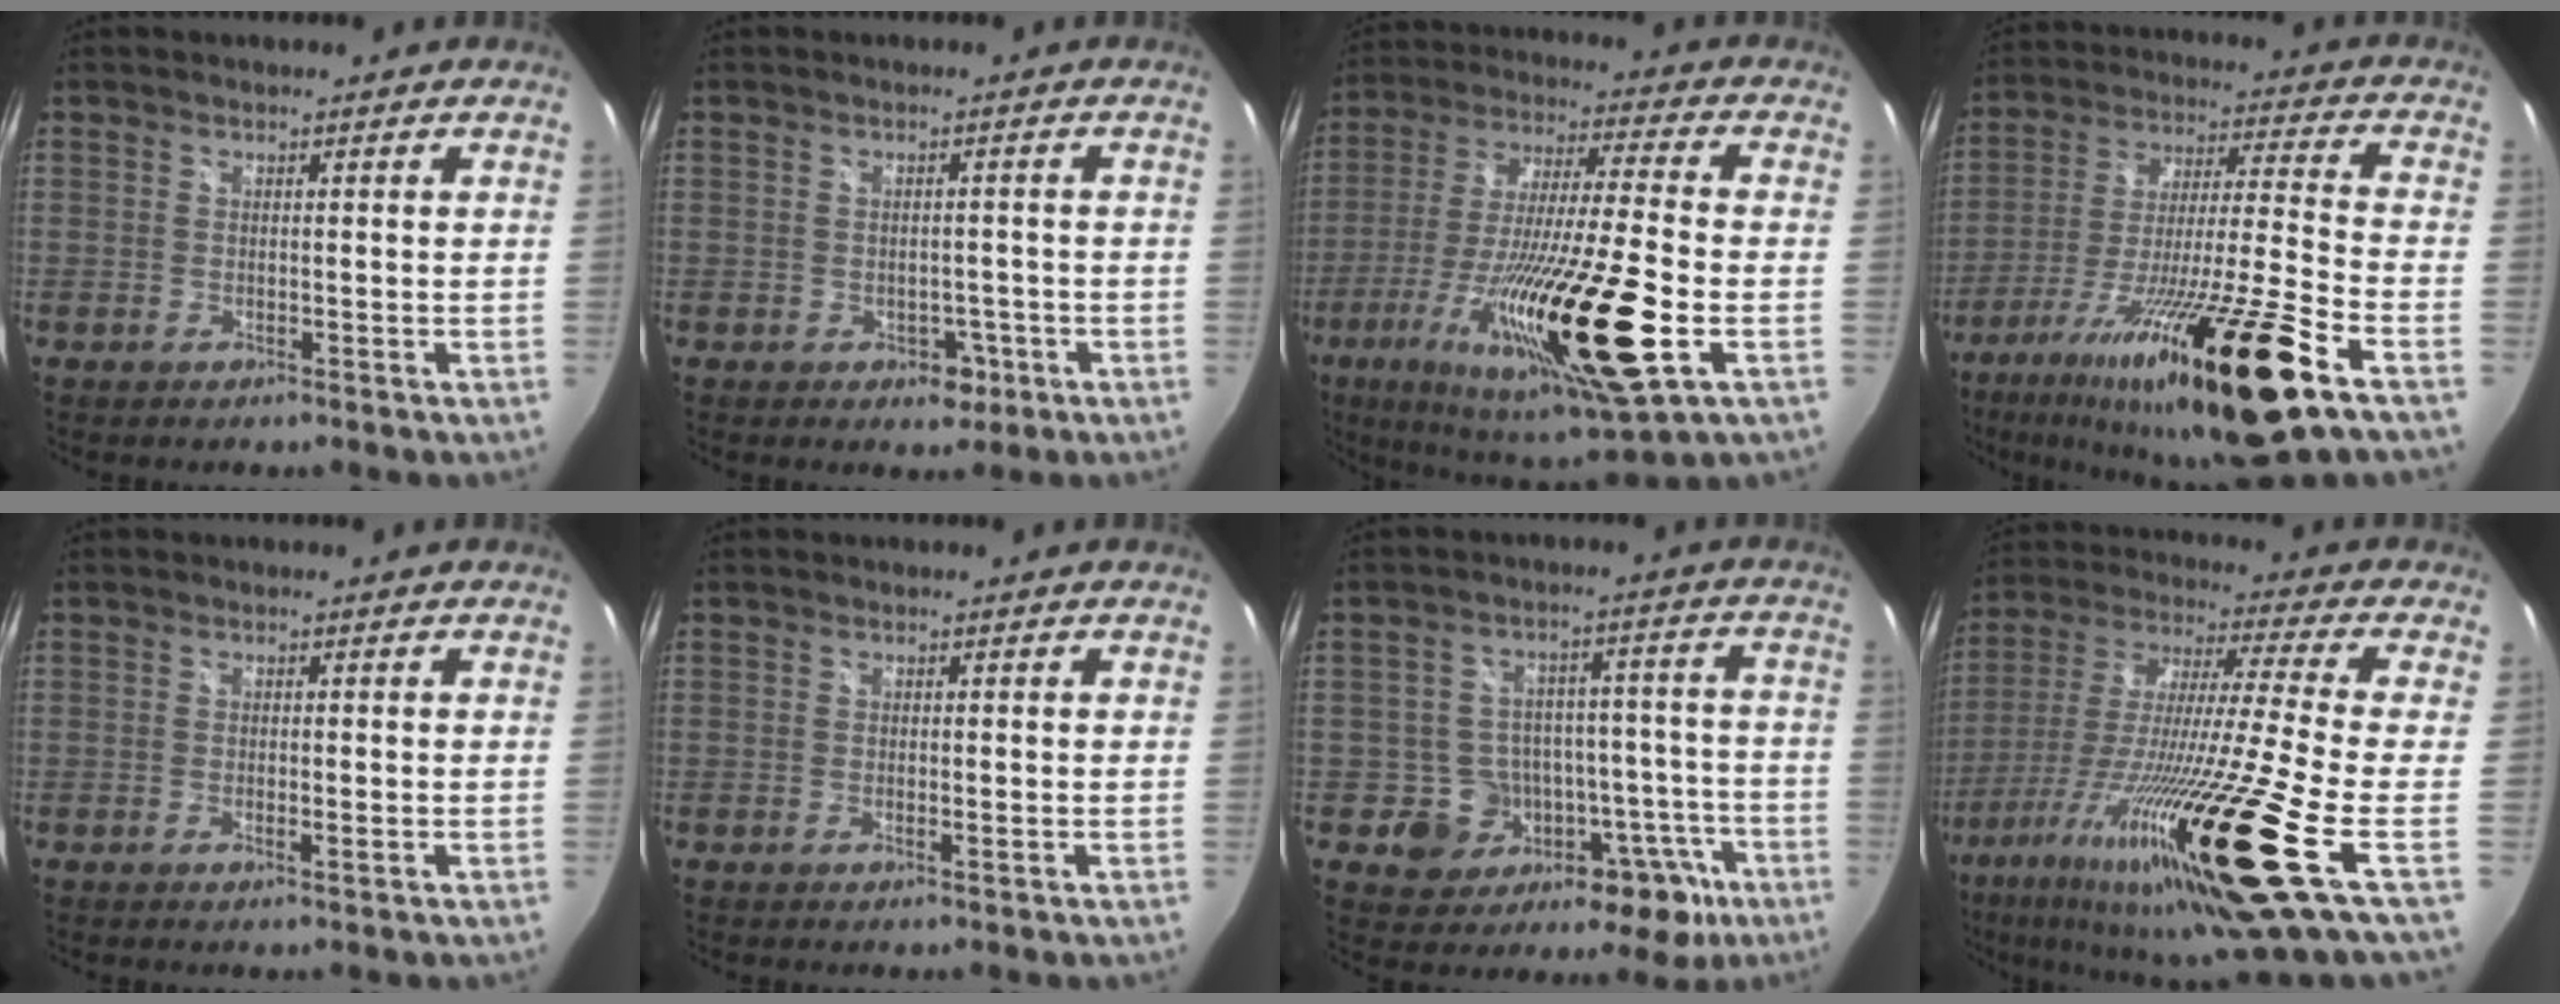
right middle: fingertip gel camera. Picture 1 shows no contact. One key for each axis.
{"total": 3.4, "fx": -1.5, "fy": 2.5, "fz": 1.6, "tx": -0.028, "ty": -0.002, "tz": -0.012}
{"total": 26.7, "fx": -9.8, "fy": 4.2, "fz": 24.5, "tx": -0.454, "ty": -0.064, "tz": -0.167}
{"total": 25.1, "fx": -15.1, "fy": -0.2, "fz": 20.0, "tx": -0.358, "ty": -0.050, "tz": -0.256}
{"total": 1.2, "fx": -0.5, "fy": 0.3, "fz": 1.1, "tx": -0.020, "ty": -0.001, "tz": -0.008}
{"total": 0.7, "fx": -0.3, "fy": 0.1, "fz": 0.7, "tx": -0.012, "ty": 0.000, "tz": -0.005}
{"total": 15.3, "fx": -7.2, "fy": 11.2, "fz": 7.4, "tx": -0.109, "ty": 0.029, "tz": -0.076}
{"total": 28.1, "fx": -12.6, "fy": 0.4, "fz": 25.1, "tx": -0.466, "ty": -0.073, "tz": -0.230}